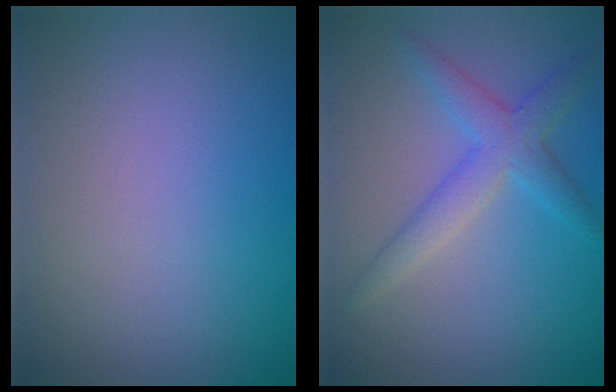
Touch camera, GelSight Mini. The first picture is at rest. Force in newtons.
{"total": 3.3, "press": 3.3, "slide": 0.3}